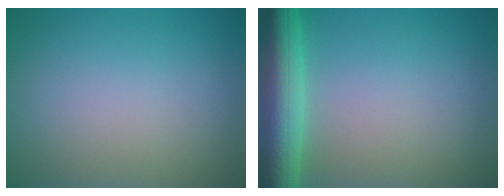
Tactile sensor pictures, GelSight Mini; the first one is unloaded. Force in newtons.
{"total": 7.7, "press": 7.7, "slide": 0.3}